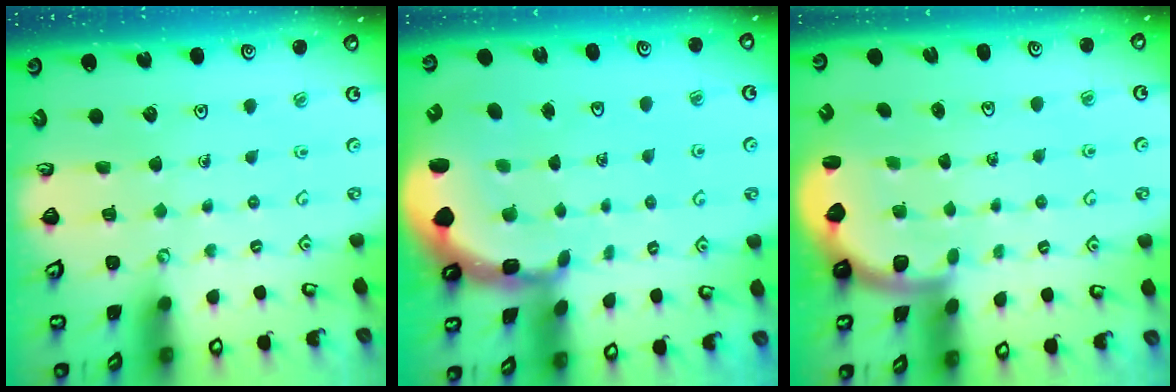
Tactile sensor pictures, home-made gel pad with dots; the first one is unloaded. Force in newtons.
{"total": 3.2, "press": 3.1, "slide": 0.9}
{"total": 2.1, "press": 2.0, "slide": 0.7}